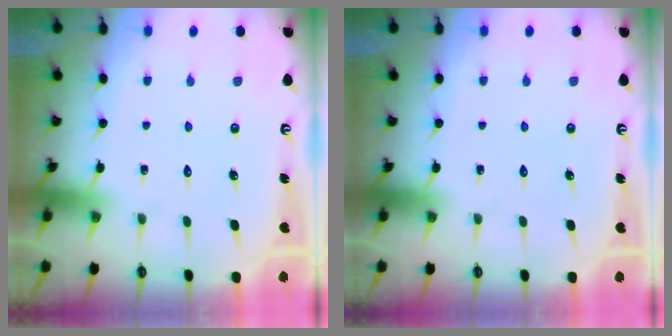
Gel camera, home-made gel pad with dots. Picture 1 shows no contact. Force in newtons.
{"total": 0.0}